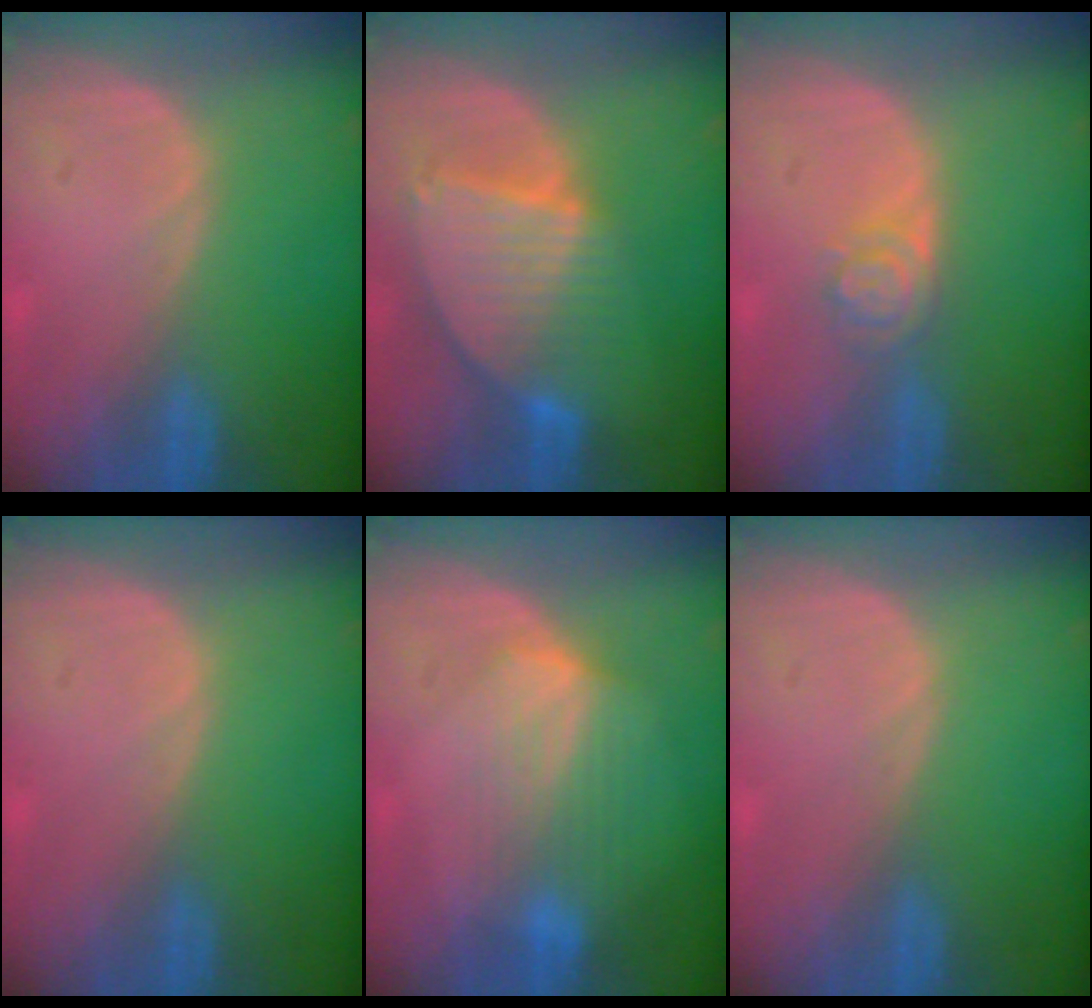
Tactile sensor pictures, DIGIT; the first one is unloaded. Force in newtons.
{"total": 8.6, "press": 7.5, "slide": 4.1}
{"total": 3.9, "press": 3.4, "slide": 1.9}
{"total": 0.0}
{"total": 7.1, "press": 6.4, "slide": 3.1}
{"total": 0.0}